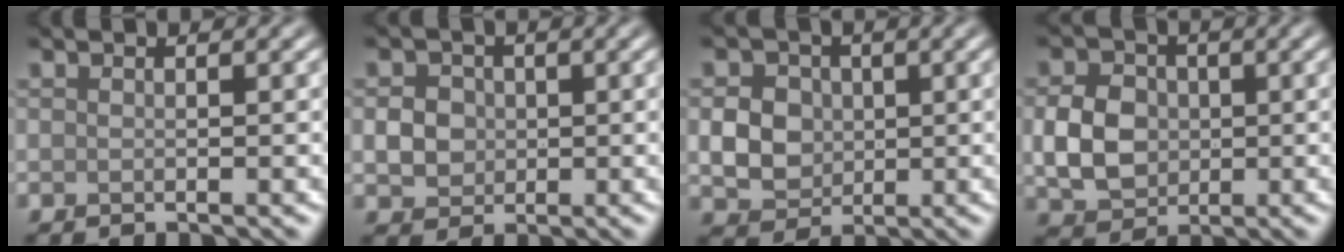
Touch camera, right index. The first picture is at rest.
{"total": 2.6, "force": [0.0, 2.3, 1.2], "torque": [-0.019, 0.000, 0.000]}
{"total": 4.0, "force": [0.1, 3.4, 2.1], "torque": [-0.042, -0.001, 0.002]}
{"total": 4.7, "force": [-0.2, 3.8, 2.8], "torque": [-0.058, 0.001, -0.005]}